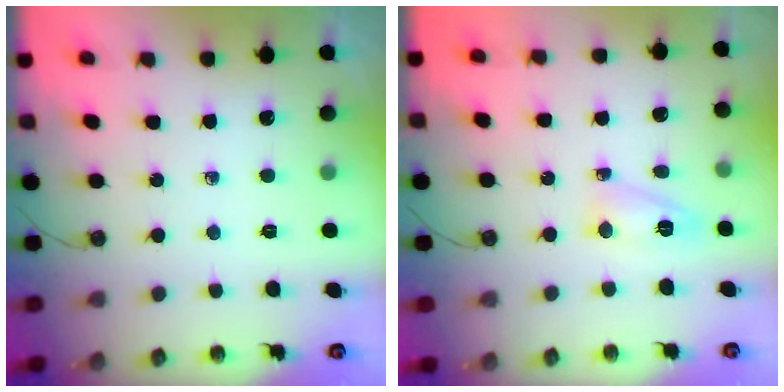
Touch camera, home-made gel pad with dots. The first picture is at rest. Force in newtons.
{"total": 6.8, "press": 6.8, "slide": 0.4}